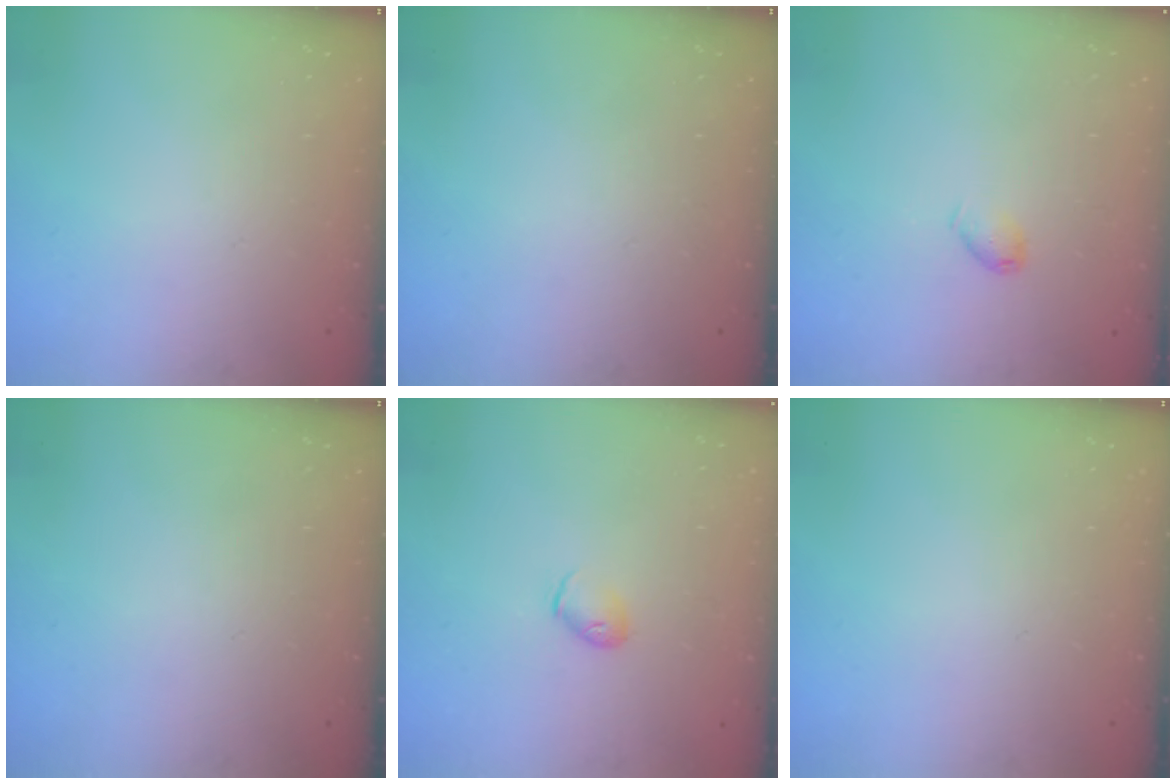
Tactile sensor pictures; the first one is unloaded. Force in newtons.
{"total": 0.0}
{"total": 3.5, "press": 3.5, "slide": 0.6}
{"total": 0.0}
{"total": 5.3, "press": 5.2, "slide": 1.0}
{"total": 0.0}